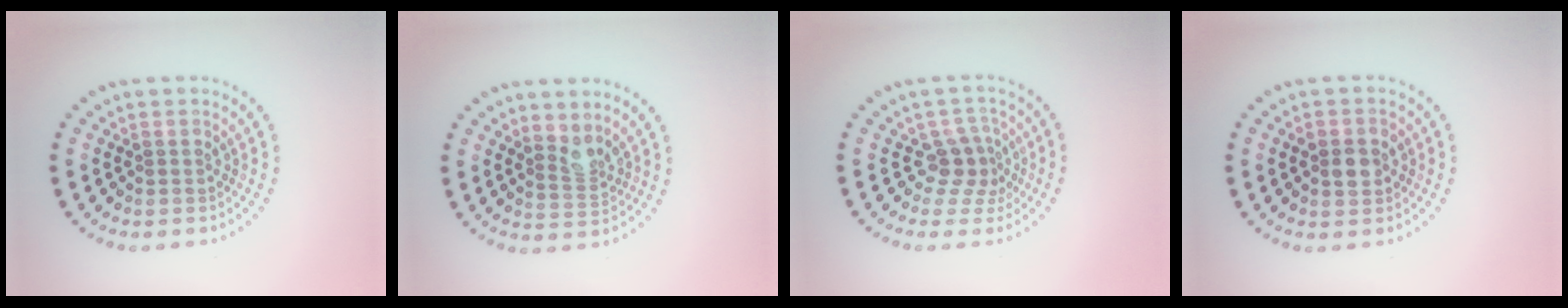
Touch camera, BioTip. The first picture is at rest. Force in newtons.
{"total": 2.1, "press": 1.5, "slide": 1.5}
{"total": 2.6, "press": 1.8, "slide": 1.8}
{"total": 2.5, "press": 2.5, "slide": 0.3}